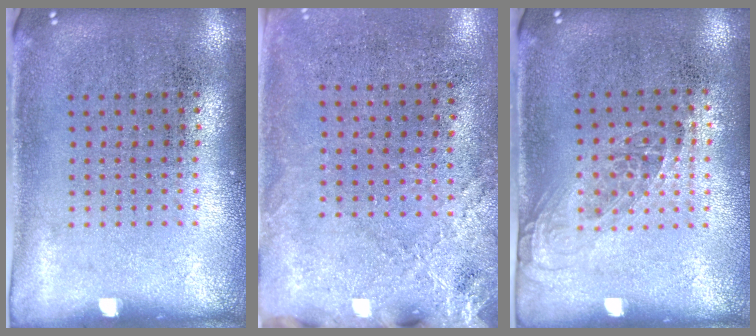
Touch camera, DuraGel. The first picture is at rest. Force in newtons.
{"total": 2.4, "press": 2.1, "slide": 1.2}
{"total": 1.0, "press": 0.9, "slide": 0.6}